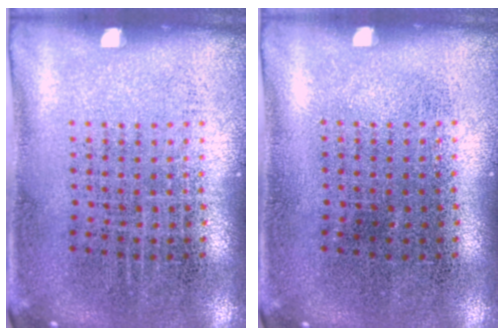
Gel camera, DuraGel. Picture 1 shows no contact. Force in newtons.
{"total": 0.0}